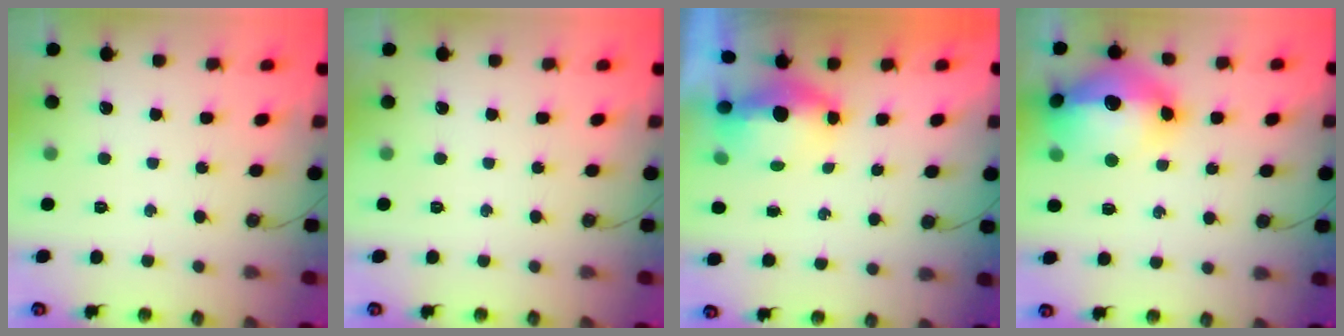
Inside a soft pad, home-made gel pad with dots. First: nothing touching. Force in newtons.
{"total": 0.0}
{"total": 5.5, "press": 5.4, "slide": 0.7}
{"total": 19.1, "press": 19.0, "slide": 1.7}